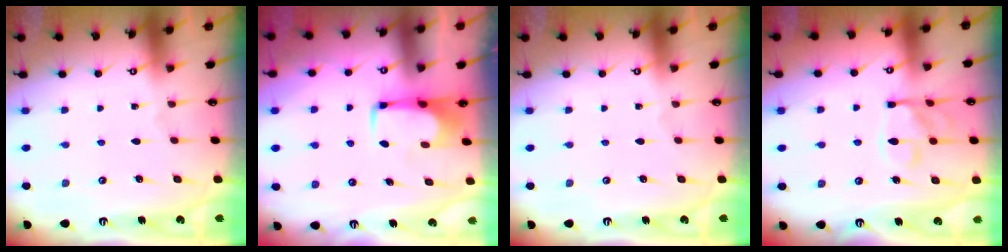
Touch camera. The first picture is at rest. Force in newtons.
{"total": 1.6, "press": 1.4, "slide": 0.6}
{"total": 0.0}
{"total": 13.3, "press": 13.2, "slide": 1.4}